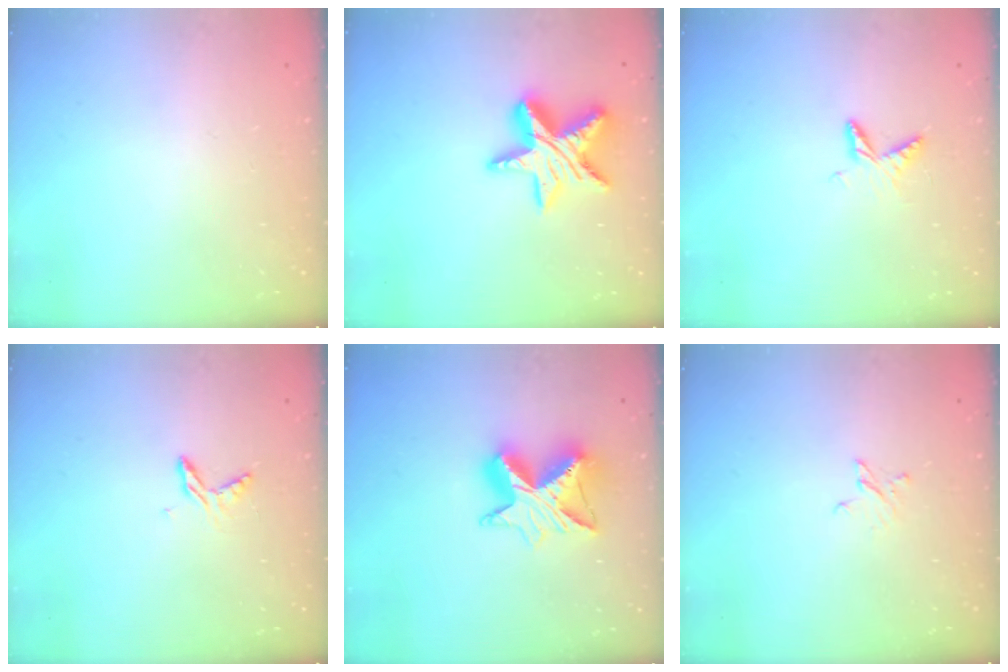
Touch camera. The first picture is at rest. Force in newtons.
{"total": 15.0, "press": 14.9, "slide": 1.2}
{"total": 6.2, "press": 6.2, "slide": 0.6}
{"total": 5.3, "press": 5.2, "slide": 0.5}
{"total": 11.4, "press": 11.3, "slide": 1.0}
{"total": 2.9, "press": 2.9, "slide": 0.2}